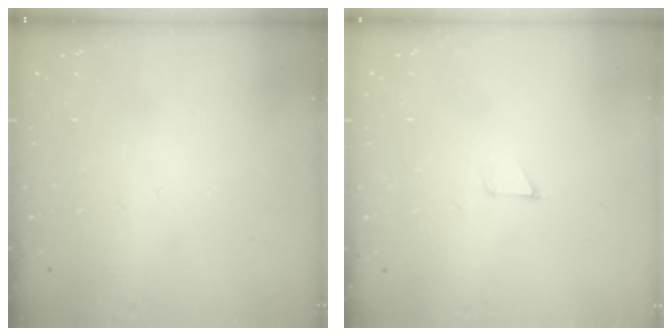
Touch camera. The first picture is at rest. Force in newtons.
{"total": 2.6, "press": 2.6, "slide": 0.2}